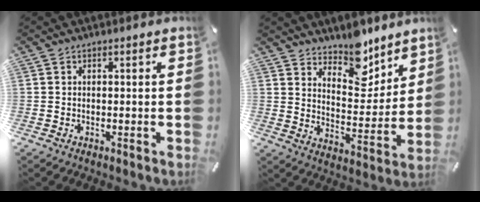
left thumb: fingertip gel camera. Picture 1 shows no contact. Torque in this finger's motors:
{"motor_torque": [1.13, -0.32, 0.21, -0.26, 0.03]}